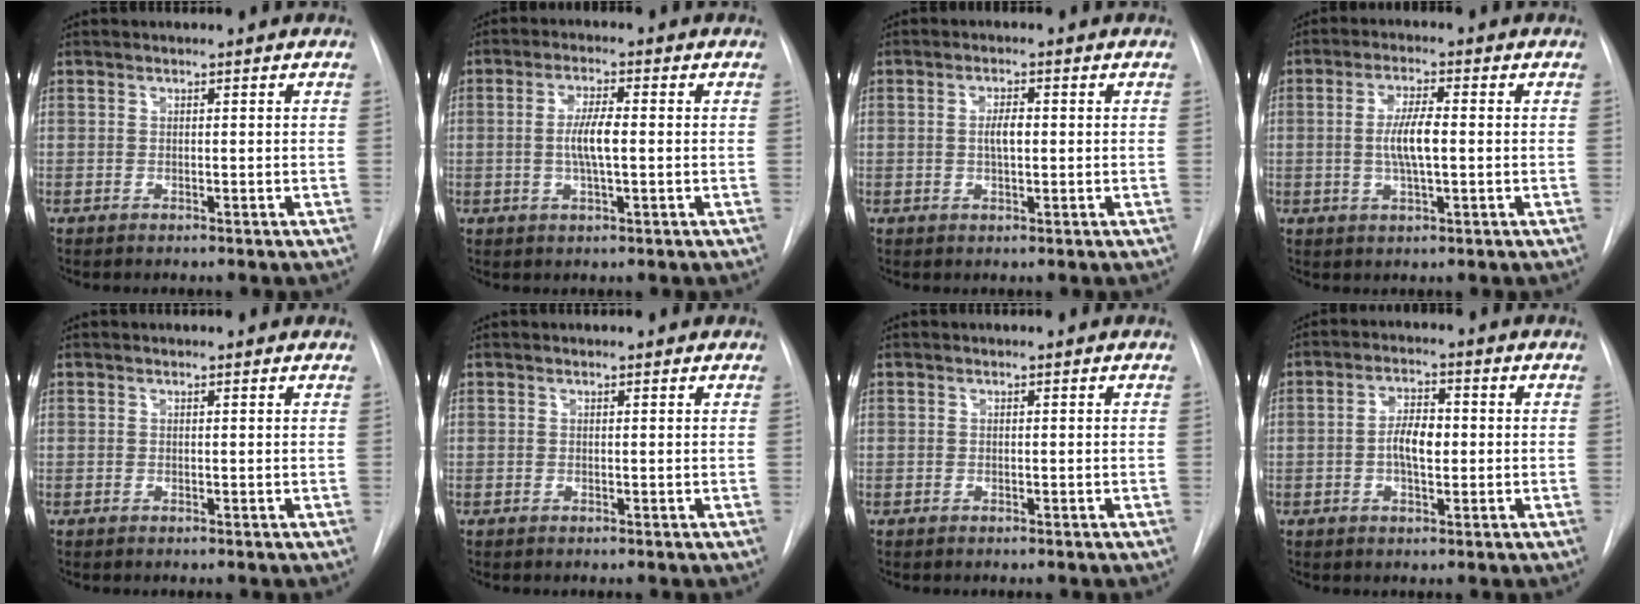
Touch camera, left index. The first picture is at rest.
{"total": 4.8, "force": [-0.2, 0.8, 4.8], "torque": [-0.097, 0.000, -0.005]}
{"total": 2.6, "force": [0.1, 0.8, 2.4], "torque": [-0.046, 0.001, 0.002]}
{"total": 5.5, "force": [-0.1, 1.0, 5.4], "torque": [-0.111, 0.001, -0.004]}
{"total": 1.0, "force": [1.0, 0.3, 0.1], "torque": [-0.010, 0.005, 0.009]}
{"total": 1.2, "force": [1.0, 0.5, 0.3], "torque": [-0.009, 0.004, 0.008]}
{"total": 0.0}
{"total": 4.9, "force": [-0.3, 2.1, 4.4], "torque": [-0.086, 0.008, -0.007]}